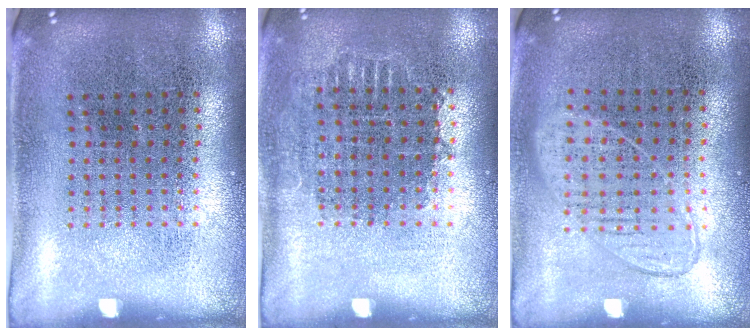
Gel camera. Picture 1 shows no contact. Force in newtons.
{"total": 0.8, "press": 0.7, "slide": 0.3}
{"total": 1.0, "press": 0.9, "slide": 0.4}